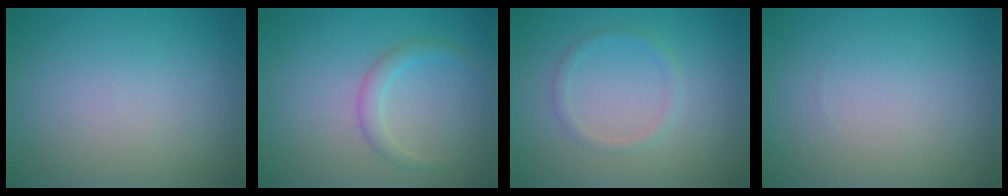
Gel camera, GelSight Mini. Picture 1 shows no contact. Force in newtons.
{"total": 1.7, "press": 1.7, "slide": 0.1}
{"total": 1.2, "press": 1.2, "slide": 0.1}
{"total": 0.0}